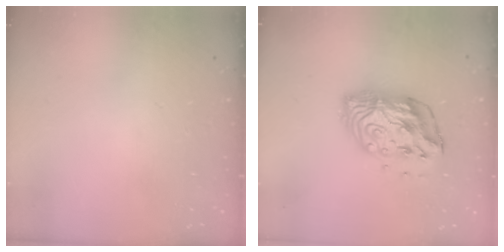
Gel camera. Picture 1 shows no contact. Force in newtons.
{"total": 13.2, "press": 13.2, "slide": 1.1}